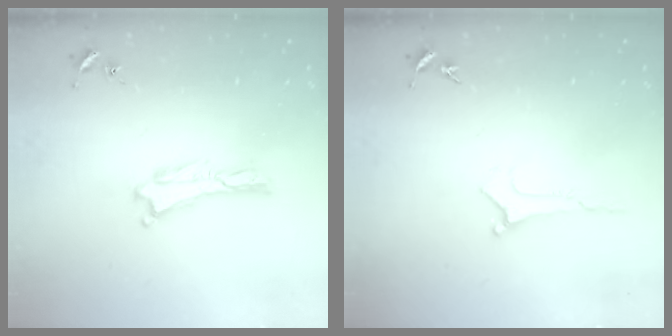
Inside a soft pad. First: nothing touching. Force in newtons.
{"total": 0.0}